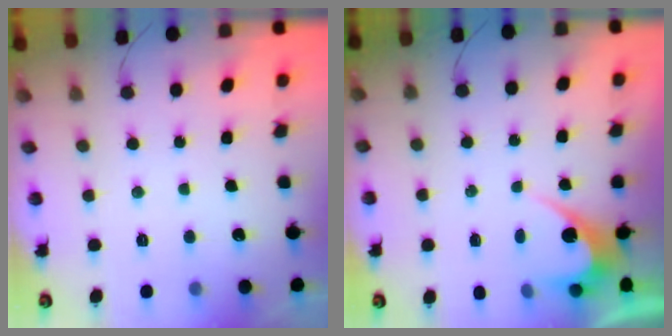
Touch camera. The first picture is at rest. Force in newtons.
{"total": 3.5, "press": 3.5, "slide": 0.2}